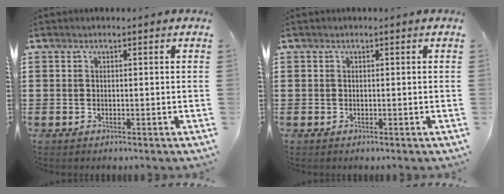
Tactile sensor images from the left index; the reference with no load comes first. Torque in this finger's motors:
{"motor_torque": [0.00, 0.00, -0.02, -0.01]}